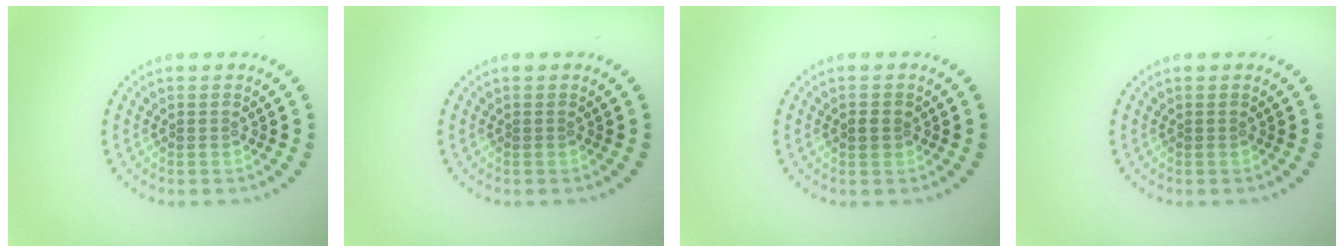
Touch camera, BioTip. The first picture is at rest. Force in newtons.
{"total": 0.0}
{"total": 1.2, "press": 1.2, "slide": 0.2}
{"total": 0.0}